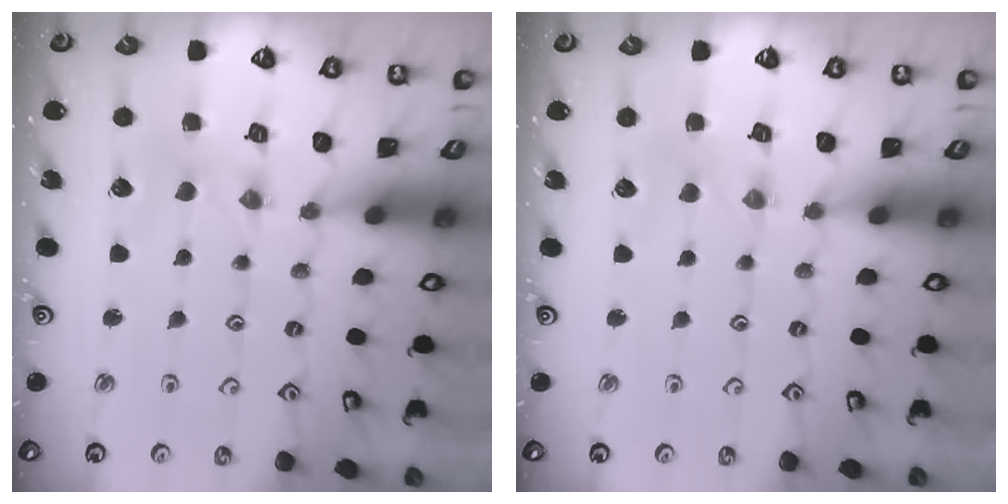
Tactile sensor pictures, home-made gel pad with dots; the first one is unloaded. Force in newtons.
{"total": 2.4, "press": 2.4, "slide": 0.5}